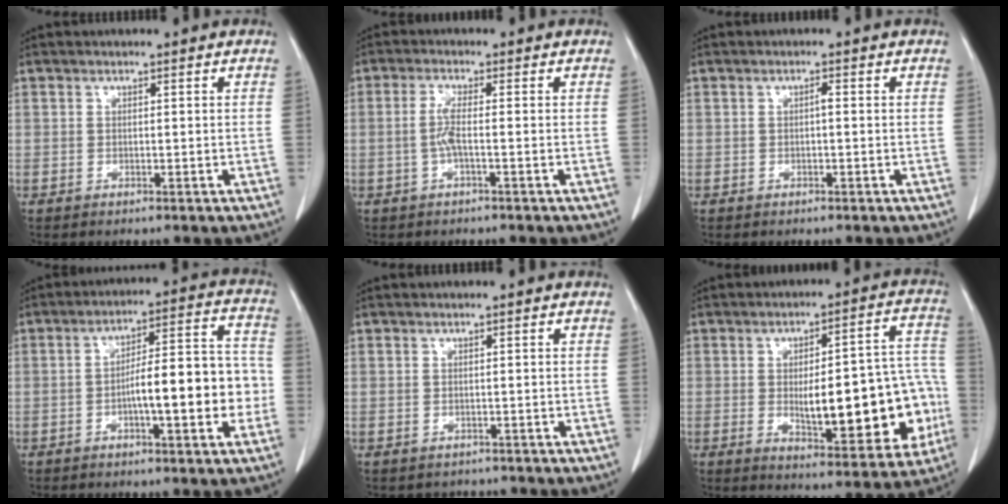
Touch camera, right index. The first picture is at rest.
{"total": 2.9, "force": [-0.6, 0.1, 2.8], "torque": [-0.062, -0.001, -0.013]}
{"total": 0.7, "force": [-0.1, 0.1, 0.7], "torque": [-0.013, 0.002, 0.000]}
{"total": 12.6, "force": [-2.8, 2.7, 12.0], "torque": [-0.177, 0.032, -0.040]}
{"total": 2.2, "force": [-1.8, 1.3, -0.2], "torque": [-0.005, 0.004, -0.026]}
{"total": 18.8, "force": [-3.2, 5.8, 17.6], "torque": [-0.197, 0.032, -0.024]}